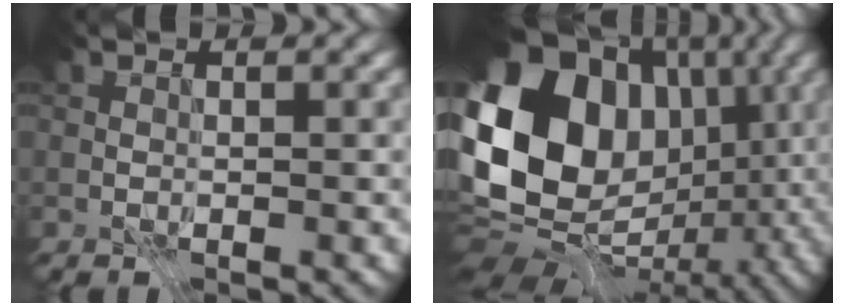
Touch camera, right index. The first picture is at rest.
{"total": 17.8, "force": [1.8, 13.7, 11.3], "torque": [-0.228, 0.016, 0.041]}